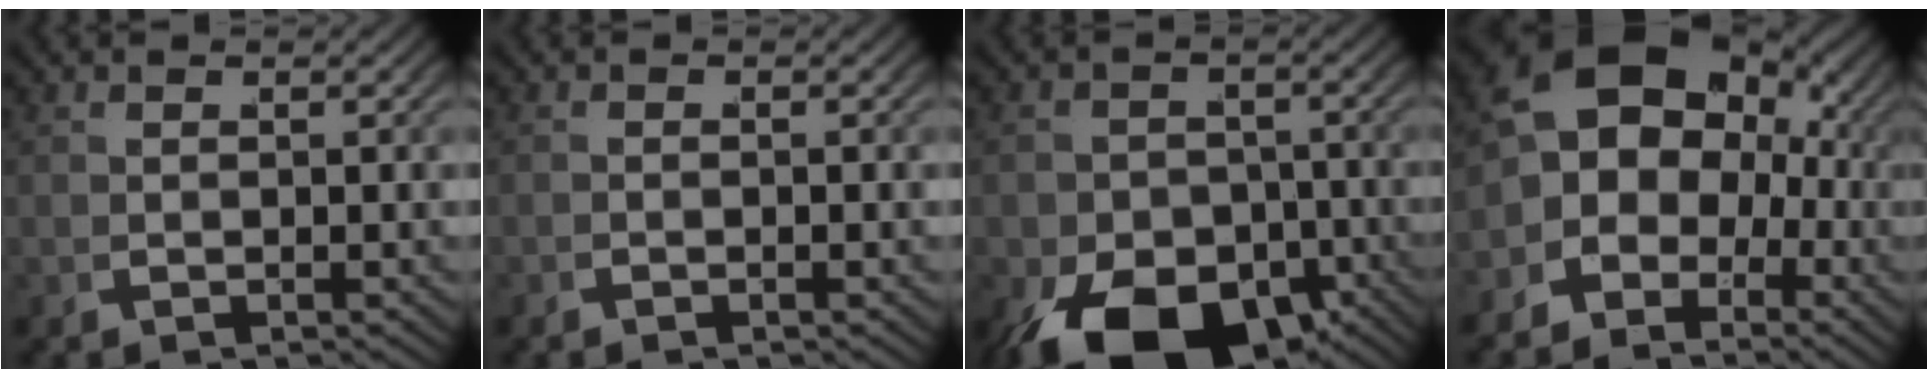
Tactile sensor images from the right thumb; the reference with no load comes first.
{"total": 0.6, "force": [-0.4, -0.3, -0.2], "torque": [0.009, 0.006, -0.015]}
{"total": 13.3, "force": [-6.6, 7.8, 8.5], "torque": [-0.141, -0.056, -0.076]}
{"total": 13.1, "force": [1.3, 10.0, 8.5], "torque": [-0.166, -0.008, 0.017]}